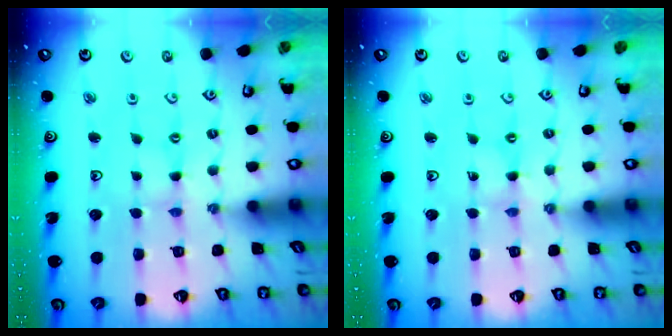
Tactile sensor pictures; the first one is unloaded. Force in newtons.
{"total": 0.0}